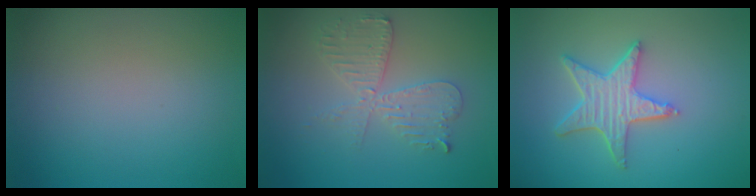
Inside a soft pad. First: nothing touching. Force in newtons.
{"total": 4.1, "press": 3.5, "slide": 2.1}
{"total": 4.3, "press": 3.5, "slide": 2.4}